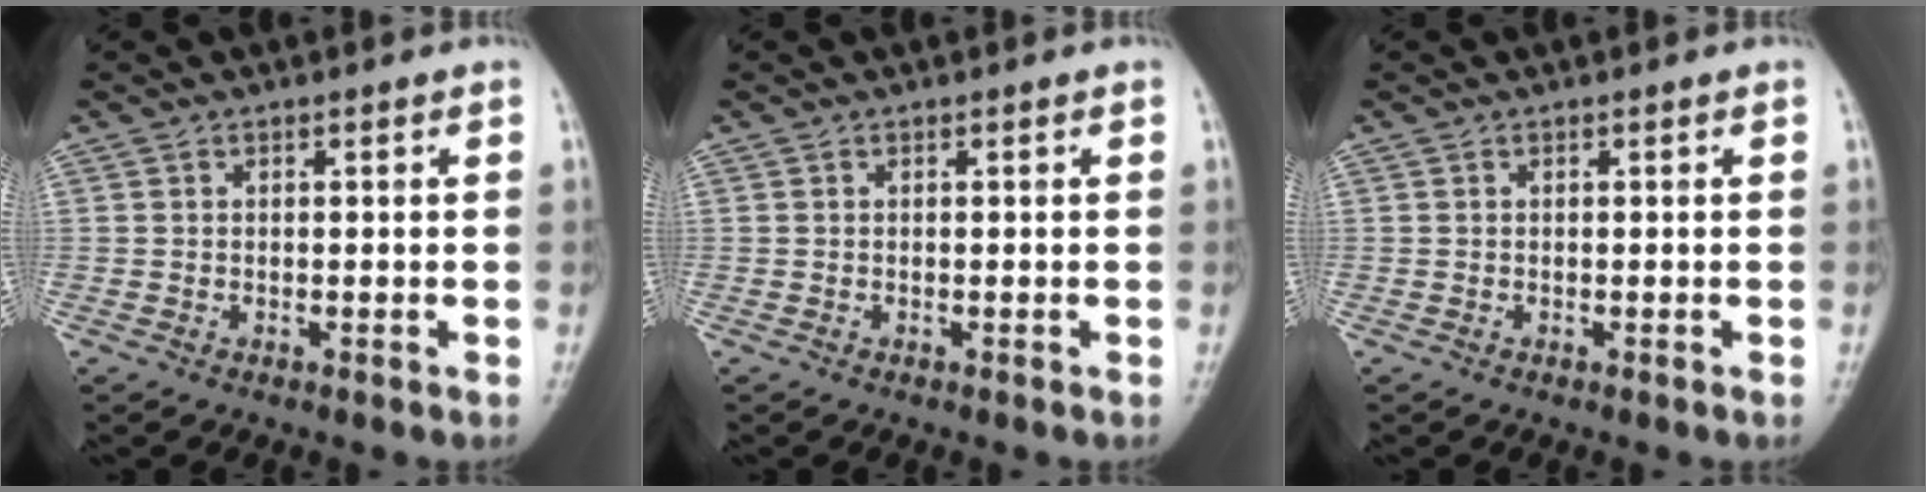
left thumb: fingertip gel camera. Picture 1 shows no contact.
{"total": 0.0}
{"total": 0.0}